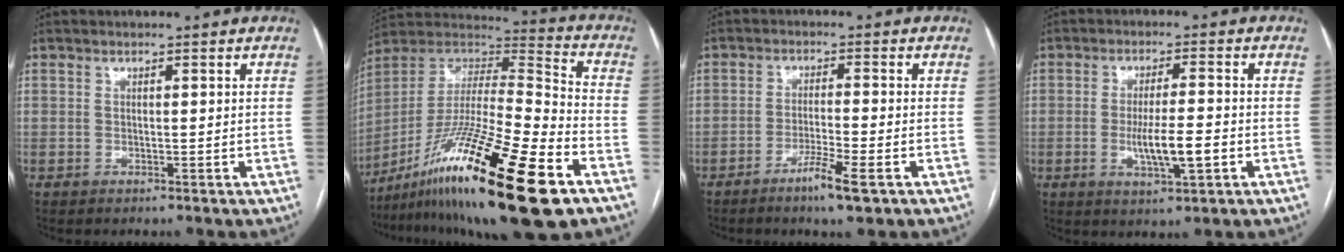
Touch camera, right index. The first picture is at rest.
{"total": 27.7, "force": [-14.9, 2.9, 23.1], "torque": [-0.385, -0.031, -0.258]}
{"total": 5.4, "force": [-3.1, 0.0, 4.4], "torque": [-0.079, -0.009, -0.056]}
{"total": 7.0, "force": [-1.8, 0.9, 6.7], "torque": [-0.123, -0.009, -0.029]}